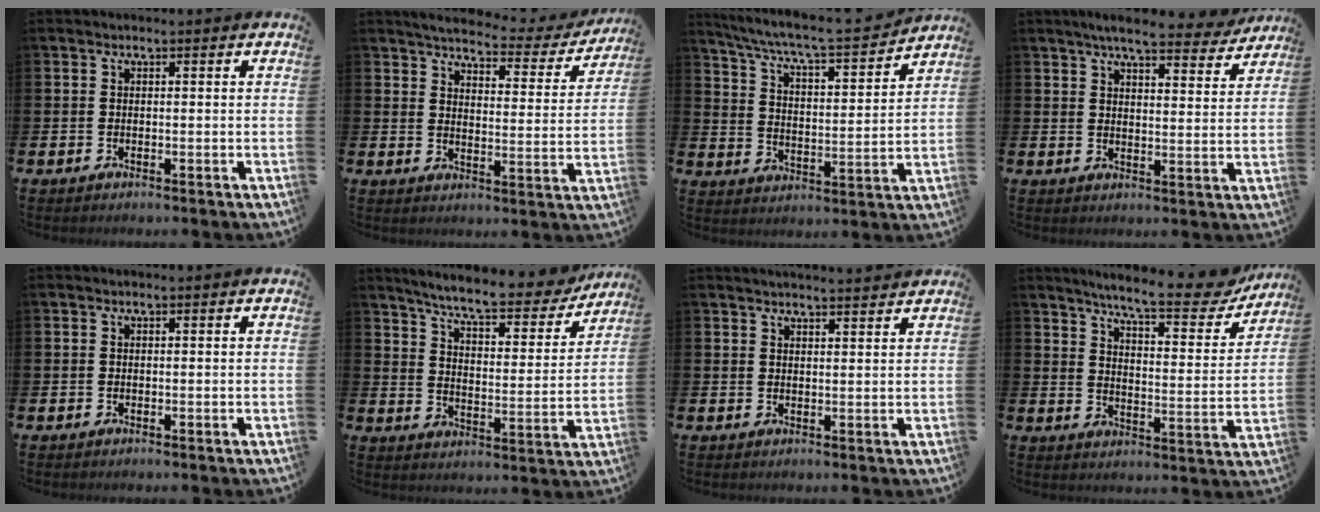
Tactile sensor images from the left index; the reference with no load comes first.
{"total": 4.1, "force": [3.8, 1.0, 1.3], "torque": [-0.040, -0.031, 0.056]}
{"total": 7.3, "force": [6.8, 0.6, 2.8], "torque": [-0.083, -0.052, 0.112]}
{"total": 6.5, "force": [5.9, 1.1, 2.4], "torque": [-0.045, -0.030, 0.101]}
{"total": 0.0}
{"total": 8.0, "force": [7.3, 1.1, 3.2], "torque": [-0.086, -0.050, 0.121]}
{"total": 2.7, "force": [2.7, -0.1, 0.1], "torque": [-0.004, -0.013, 0.048]}
{"total": 8.4, "force": [7.5, 1.1, 3.6], "torque": [-0.077, -0.053, 0.121]}